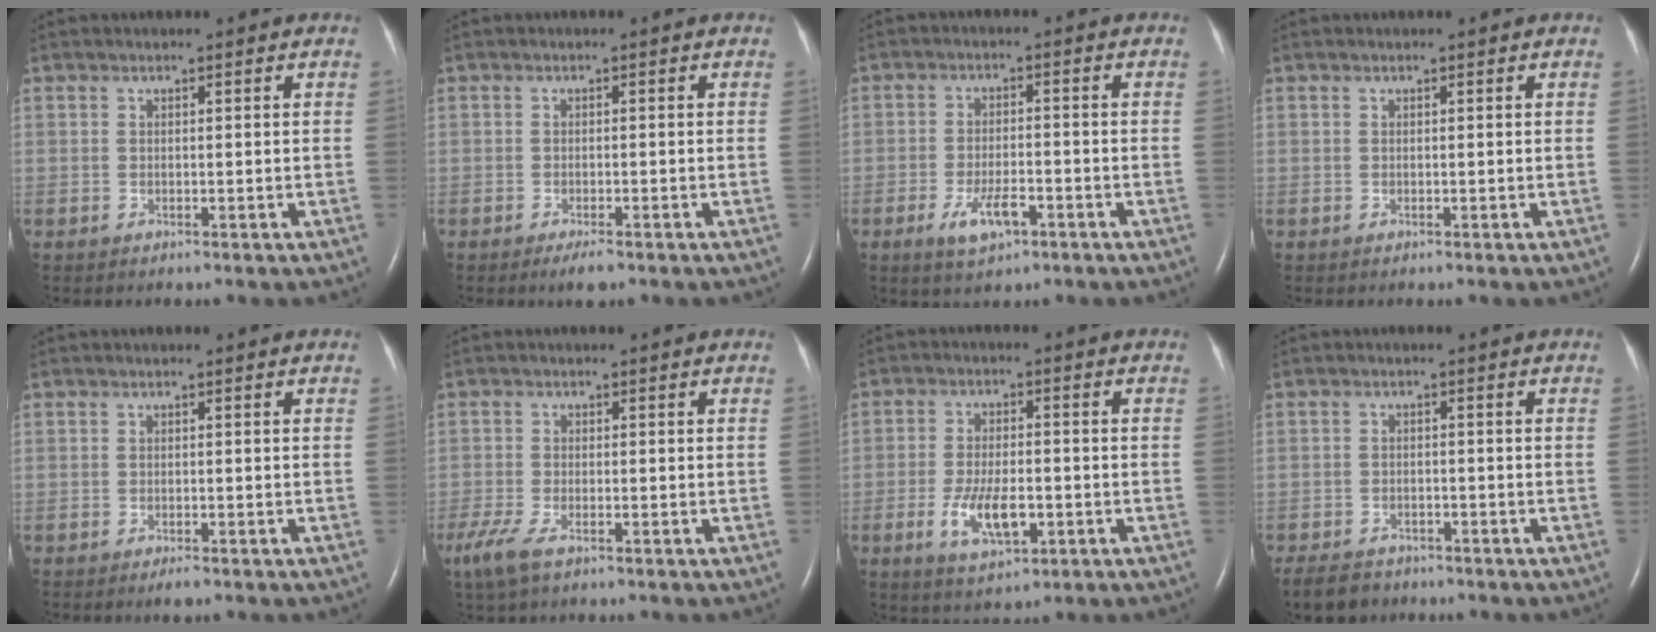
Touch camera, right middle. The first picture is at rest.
{"total": 2.3, "force": [-1.6, 0.5, 1.6], "torque": [-0.030, -0.004, -0.024]}
{"total": 5.3, "force": [-2.8, 1.9, 4.1], "torque": [-0.082, -0.003, -0.044]}
{"total": 0.0}
{"total": 1.1, "force": [-0.8, 0.1, 0.7], "torque": [-0.014, -0.003, -0.010]}
{"total": 5.3, "force": [-3.4, 1.5, 3.8], "torque": [-0.088, -0.016, -0.062]}
{"total": 7.3, "force": [-2.4, 2.7, 6.3], "torque": [-0.126, -0.007, -0.036]}
{"total": 5.8, "force": [-4.8, 2.8, 1.5], "torque": [-0.025, -0.005, -0.077]}